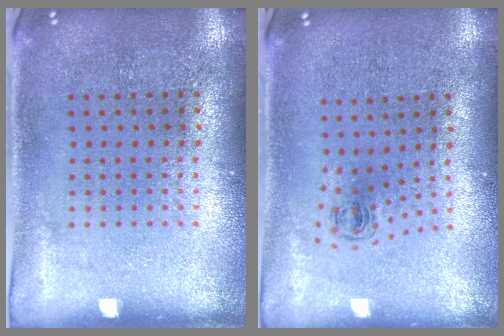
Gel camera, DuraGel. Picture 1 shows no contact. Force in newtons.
{"total": 0.6, "press": 0.3, "slide": 0.5}